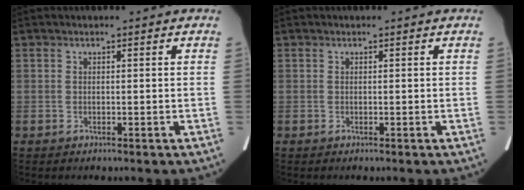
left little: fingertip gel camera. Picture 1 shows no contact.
{"total": 0.0}